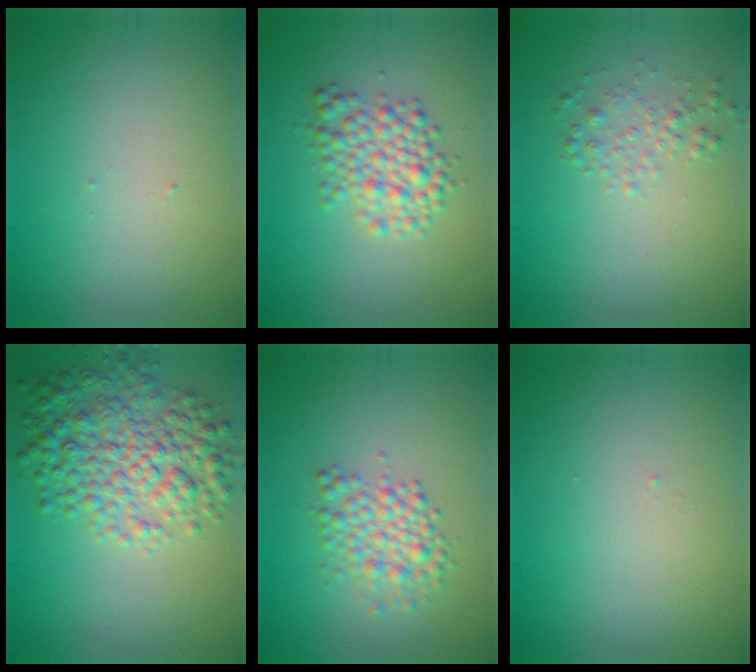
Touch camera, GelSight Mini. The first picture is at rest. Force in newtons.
{"total": 4.0, "press": 4.0, "slide": 0.1}
{"total": 1.6, "press": 1.6, "slide": 0.0}
{"total": 6.6, "press": 6.6, "slide": 0.1}
{"total": 3.3, "press": 3.3, "slide": 0.0}
{"total": 0.0}